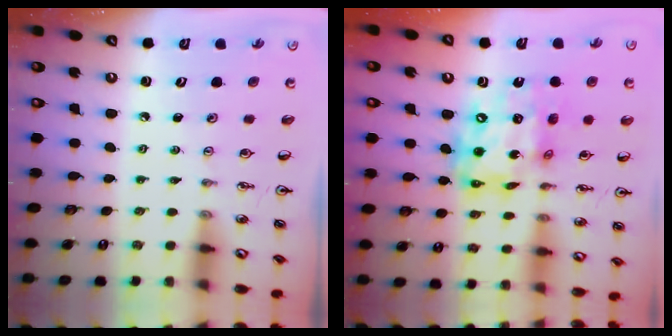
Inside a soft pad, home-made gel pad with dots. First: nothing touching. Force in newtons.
{"total": 15.1, "press": 15.1, "slide": 0.9}